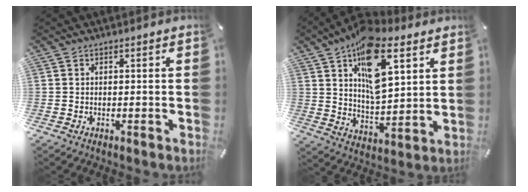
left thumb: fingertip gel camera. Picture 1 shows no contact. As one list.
[{"total": 17.1, "force": [8.8, 8.7, 11.7], "torque": [-0.188, -0.030, 0.153]}]